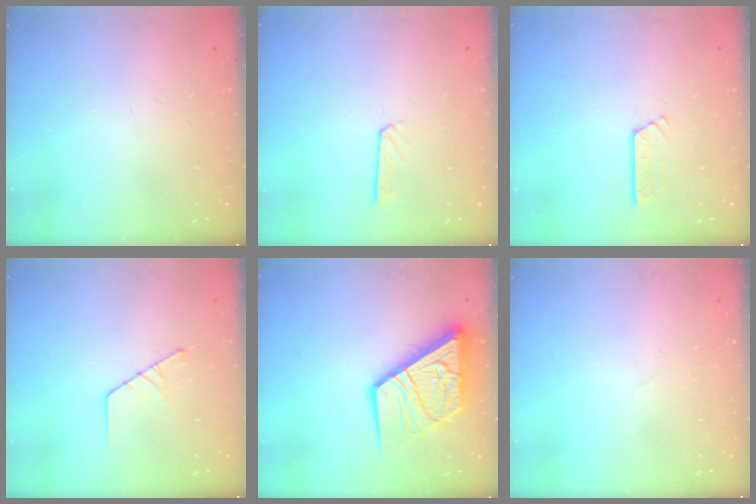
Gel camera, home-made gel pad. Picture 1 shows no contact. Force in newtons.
{"total": 4.2, "press": 4.2, "slide": 0.3}
{"total": 2.7, "press": 2.7, "slide": 0.2}
{"total": 3.3, "press": 3.3, "slide": 0.3}
{"total": 16.1, "press": 16.0, "slide": 1.8}
{"total": 2.6, "press": 2.5, "slide": 0.5}